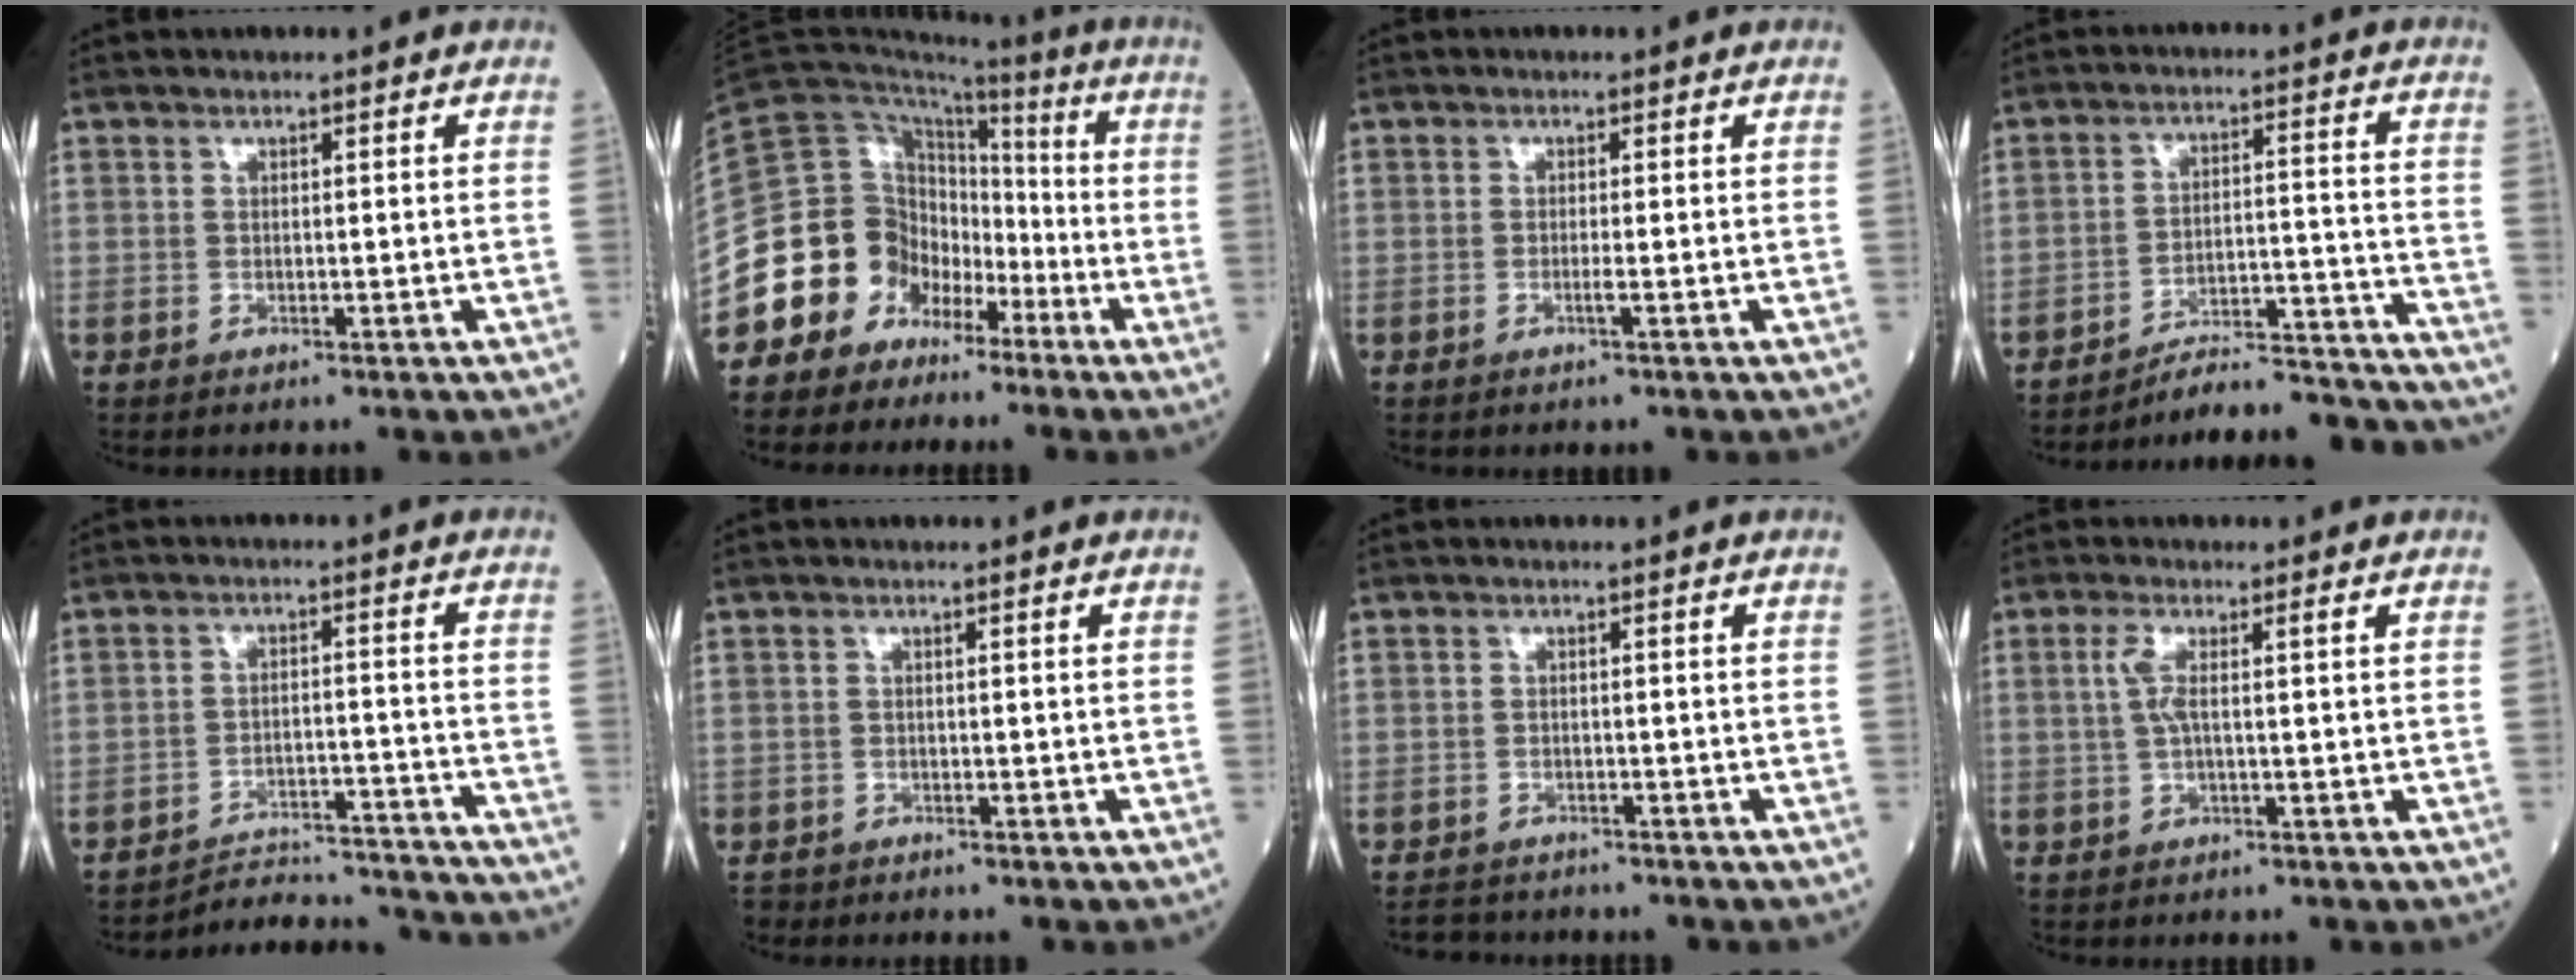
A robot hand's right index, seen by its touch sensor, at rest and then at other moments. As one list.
[{"total": 13.0, "force": [-7.8, 10.2, 2.1], "torque": [-0.039, 0.098, -0.136]}, {"total": 1.0, "force": [-0.5, -0.2, 0.8], "torque": [-0.018, 0.000, -0.010]}, {"total": 19.2, "force": [-18.8, 0.5, 4.0], "torque": [-0.037, 0.016, -0.258]}, {"total": 13.8, "force": [-13.8, 0.0, 1.0], "torque": [-0.001, 0.017, -0.185]}, {"total": 0.0}, {"total": 3.7, "force": [-3.2, 1.7, -0.2], "torque": [0.004, -0.002, -0.056]}, {"total": 2.8, "force": [0.3, 0.3, 2.7], "torque": [-0.067, 0.010, 0.006]}]